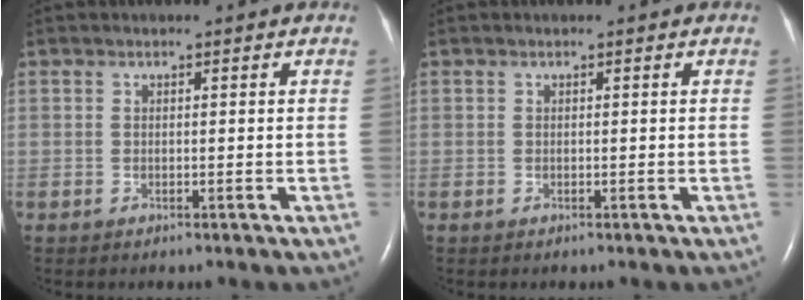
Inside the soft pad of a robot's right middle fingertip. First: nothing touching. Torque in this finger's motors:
{"motor_torque": [0.11, -0.13, 0.00, 0.01]}